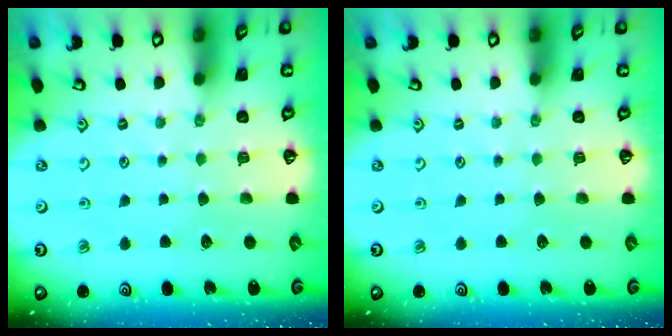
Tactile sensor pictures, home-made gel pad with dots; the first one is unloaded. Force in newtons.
{"total": 0.0}